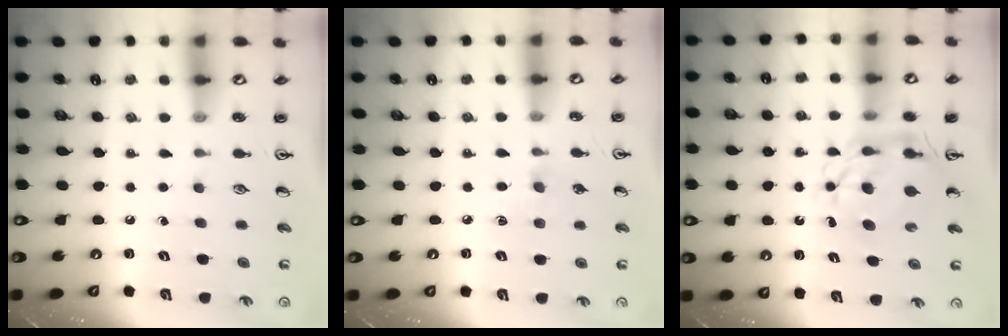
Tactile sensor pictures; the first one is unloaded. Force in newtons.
{"total": 5.6, "press": 5.6, "slide": 0.7}
{"total": 8.4, "press": 8.4, "slide": 0.9}